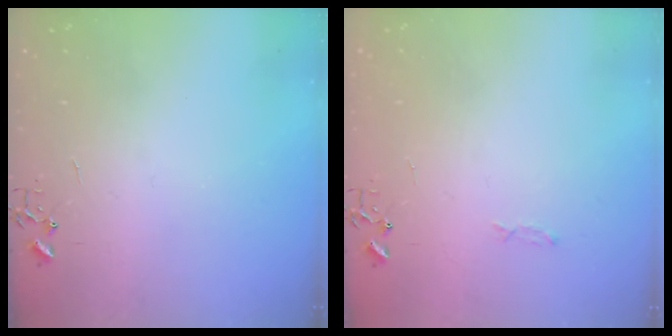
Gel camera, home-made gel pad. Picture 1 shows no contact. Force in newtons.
{"total": 3.3, "press": 3.3, "slide": 0.5}